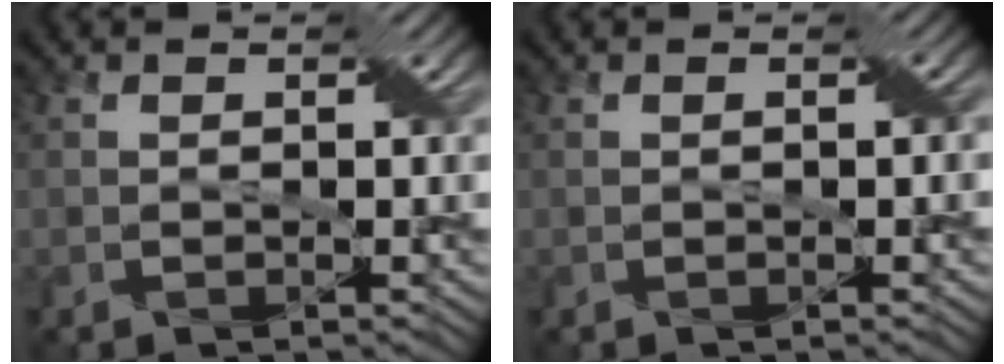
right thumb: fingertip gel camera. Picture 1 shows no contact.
{"total": 0.8, "force": [0.0, 0.0, 0.8], "torque": [-0.013, 0.004, 0.000]}